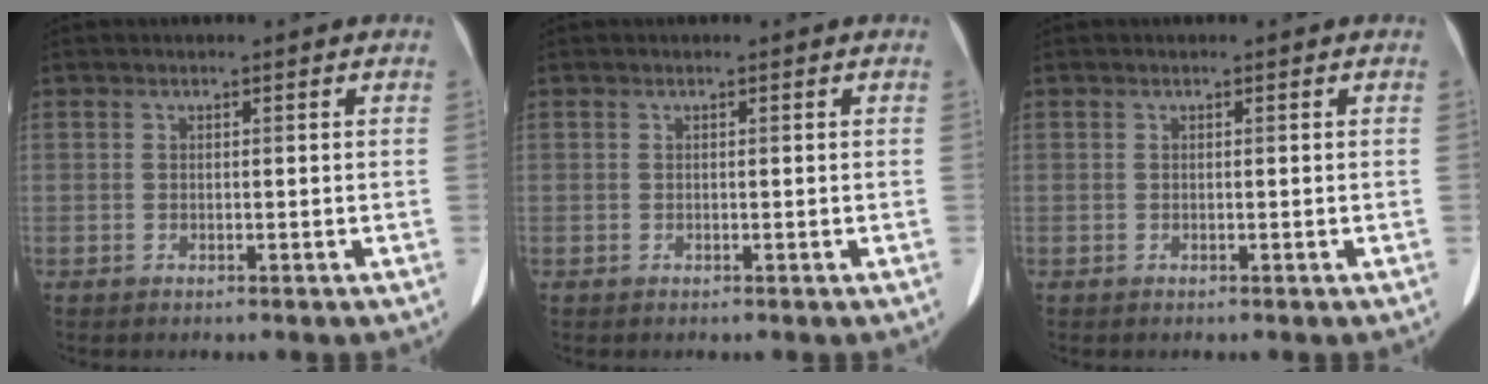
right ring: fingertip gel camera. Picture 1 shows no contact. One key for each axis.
{"total": 0.0}
{"total": 0.0}